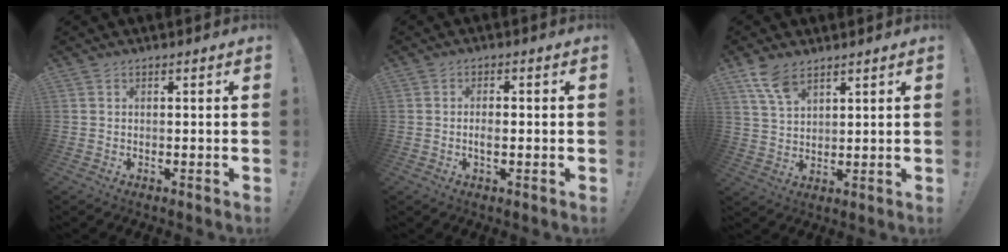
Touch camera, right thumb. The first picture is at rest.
{"total": 2.8, "force": [-1.0, 1.0, 2.5], "torque": [-0.041, 0.004, -0.018]}
{"total": 7.8, "force": [5.3, 3.7, 4.4], "torque": [-0.084, -0.022, 0.101]}